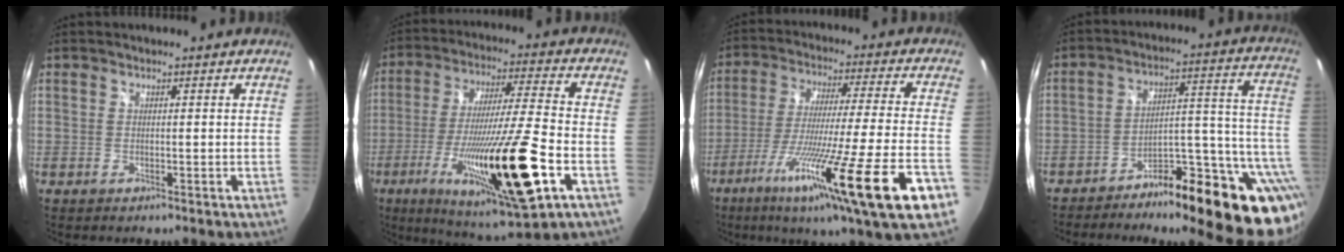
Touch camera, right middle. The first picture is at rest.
{"total": 24.8, "force": [-9.6, 3.3, 22.6], "torque": [-0.417, -0.065, -0.157]}
{"total": 23.0, "force": [-12.5, -1.0, 19.3], "torque": [-0.318, -0.085, -0.201]}
{"total": 22.5, "force": [-15.4, 6.3, 15.2], "torque": [-0.145, 0.015, -0.214]}